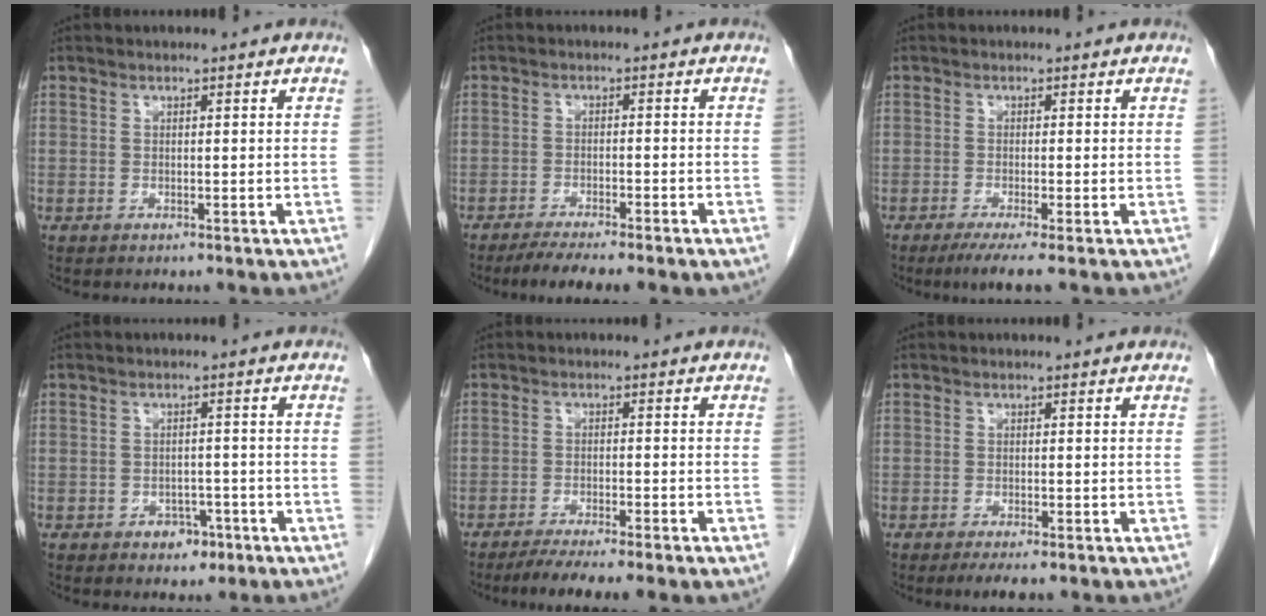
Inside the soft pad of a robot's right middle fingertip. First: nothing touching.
{"total": 6.3, "force": [-4.8, 0.3, 4.1], "torque": [-0.057, -0.010, -0.073]}
{"total": 3.9, "force": [-2.5, -0.2, 3.0], "torque": [-0.046, -0.012, -0.046]}
{"total": 3.1, "force": [-1.8, 2.1, 1.4], "torque": [-0.011, 0.007, -0.018]}
{"total": 6.9, "force": [-5.3, -0.2, 4.5], "torque": [-0.059, -0.012, -0.082]}
{"total": 3.1, "force": [-2.2, 0.7, 2.0], "torque": [-0.028, -0.007, -0.031]}